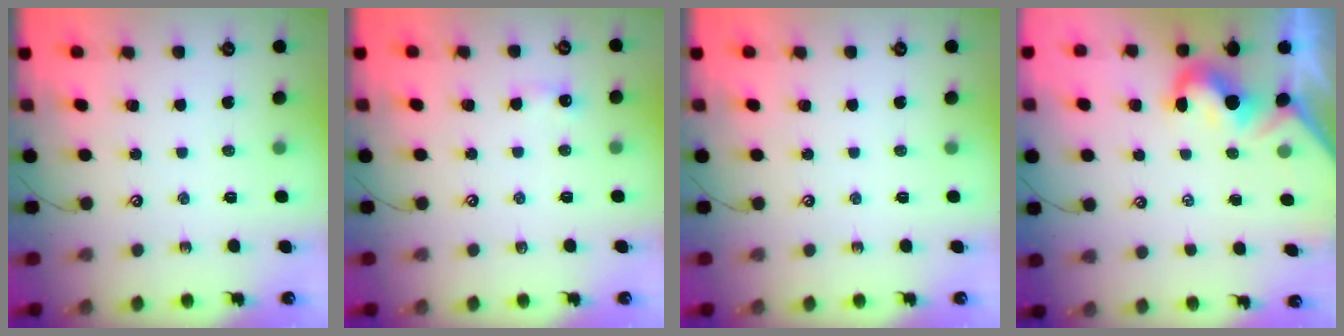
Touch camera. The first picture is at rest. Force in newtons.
{"total": 2.6, "press": 2.6, "slide": 0.4}
{"total": 0.0}
{"total": 1.8, "press": 1.6, "slide": 0.8}